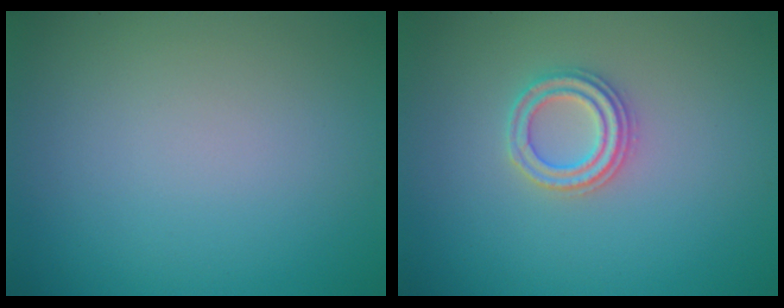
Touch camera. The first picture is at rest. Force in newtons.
{"total": 2.4, "press": 2.3, "slide": 0.4}